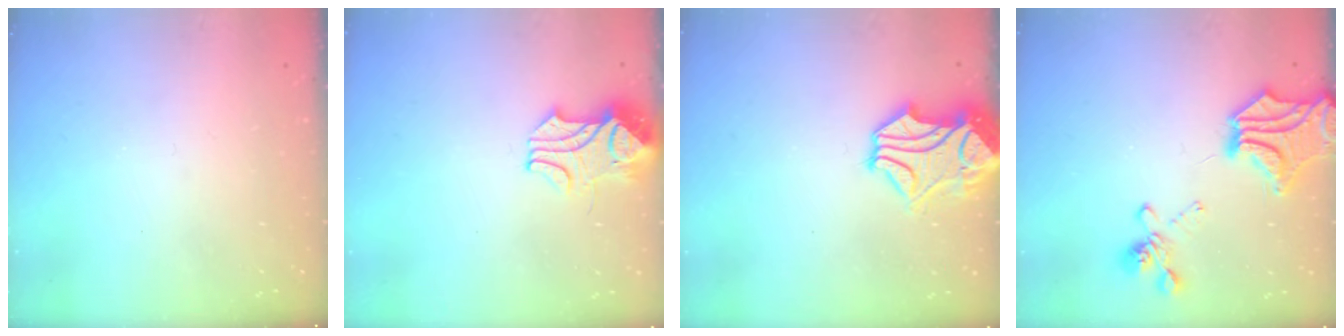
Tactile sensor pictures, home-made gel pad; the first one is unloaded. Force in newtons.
{"total": 2.4, "press": 2.2, "slide": 1.0}
{"total": 3.2, "press": 2.8, "slide": 1.6}
{"total": 6.7, "press": 5.7, "slide": 3.6}